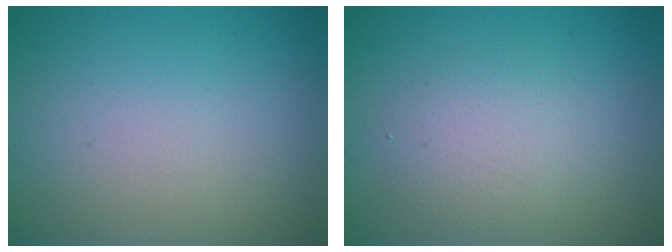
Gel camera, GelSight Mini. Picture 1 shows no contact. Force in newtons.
{"total": 2.7, "press": 2.6, "slide": 0.3}